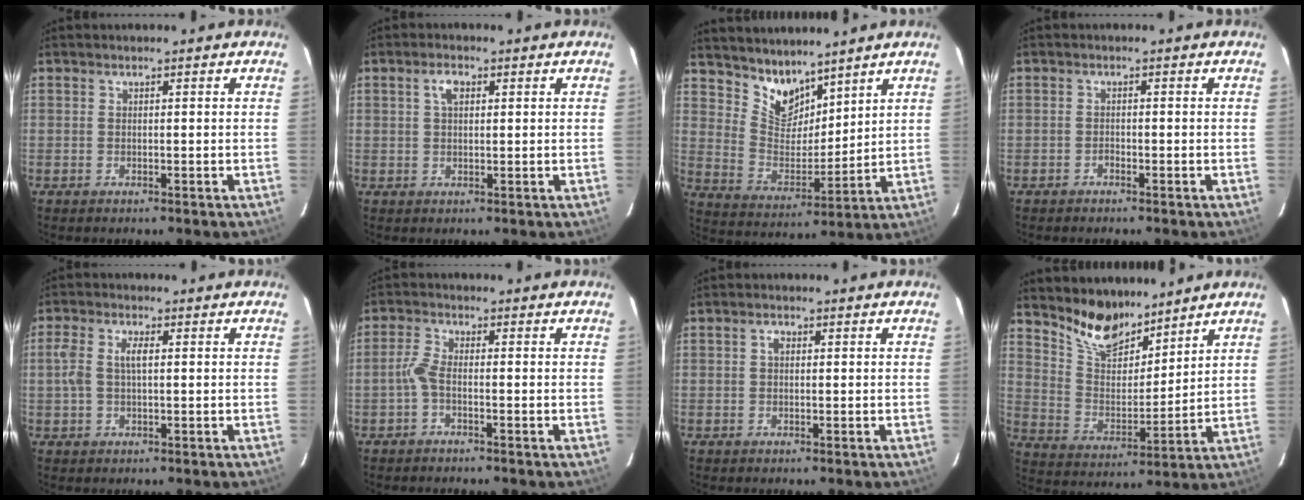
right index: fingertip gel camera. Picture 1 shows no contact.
{"total": 2.7, "force": [0.9, 1.5, 2.1], "torque": [-0.040, 0.009, 0.018]}
{"total": 9.7, "force": [8.0, 4.7, 3.0], "torque": [-0.055, 0.003, 0.160]}
{"total": 0.7, "force": [-0.7, 0.3, 0.1], "torque": [-0.003, 0.001, -0.014]}
{"total": 4.4, "force": [0.4, 2.0, 3.9], "torque": [-0.081, 0.007, 0.008]}
{"total": 2.5, "force": [-1.2, 0.5, 2.1], "torque": [-0.056, 0.006, -0.027]}
{"total": 1.2, "force": [0.2, 0.8, 0.8], "torque": [-0.014, 0.007, 0.002]}
{"total": 11.4, "force": [9.6, 4.4, 4.3], "torque": [-0.089, 0.004, 0.181]}